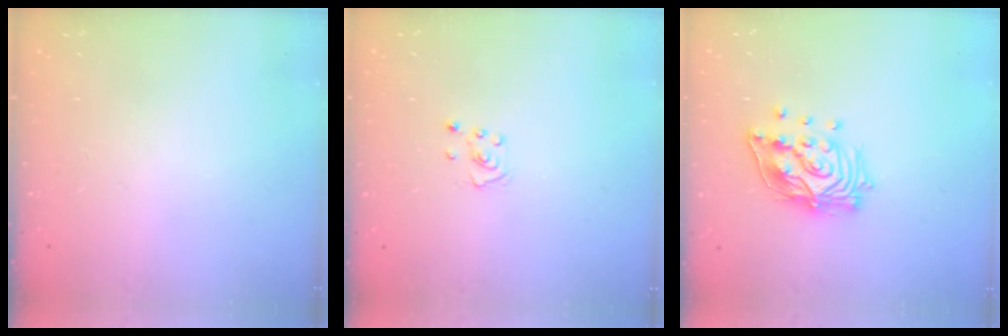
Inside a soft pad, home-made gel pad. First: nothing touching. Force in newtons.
{"total": 2.8, "press": 2.8, "slide": 0.3}
{"total": 16.0, "press": 15.9, "slide": 2.0}